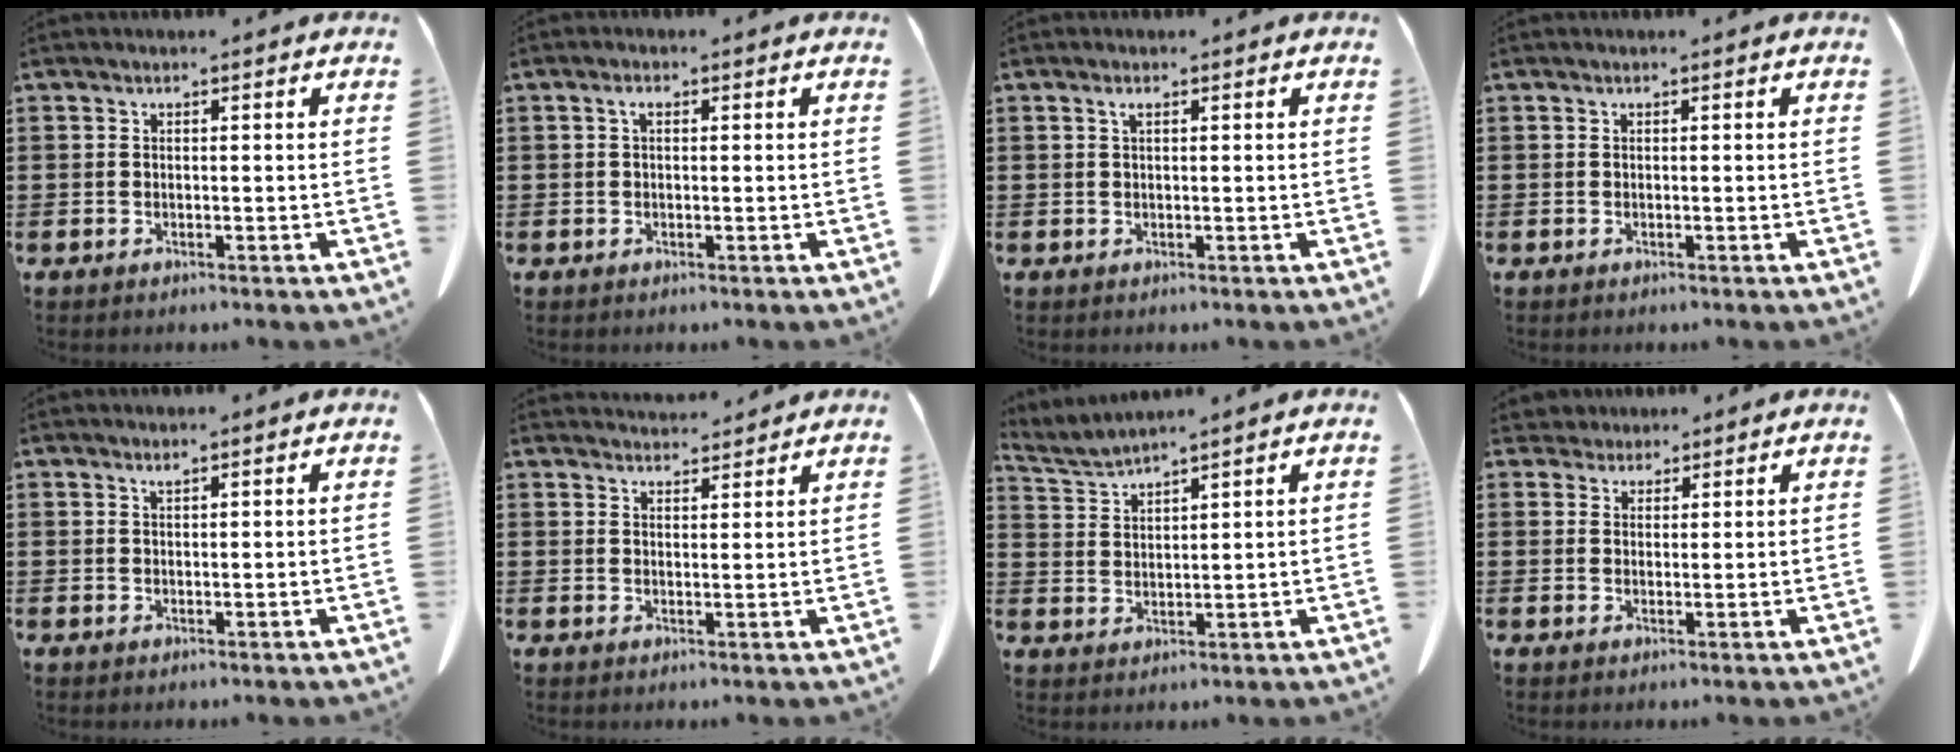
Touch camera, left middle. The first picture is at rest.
{"total": 1.4, "force": [0.3, 0.6, 1.2], "torque": [-0.027, 0.005, 0.004]}
{"total": 1.1, "force": [0.5, 0.3, 0.9], "torque": [-0.018, 0.005, 0.008]}
{"total": 0.0}
{"total": 0.8, "force": [0.7, 0.0, 0.4], "torque": [-0.009, -0.002, 0.014]}
{"total": 2.9, "force": [2.9, 0.2, 0.0], "torque": [-0.009, -0.008, 0.054]}
{"total": 2.6, "force": [2.5, -0.2, 0.5], "torque": [-0.021, -0.010, 0.046]}
{"total": 2.4, "force": [2.2, 1.0, 0.1], "torque": [-0.002, 0.000, 0.040]}